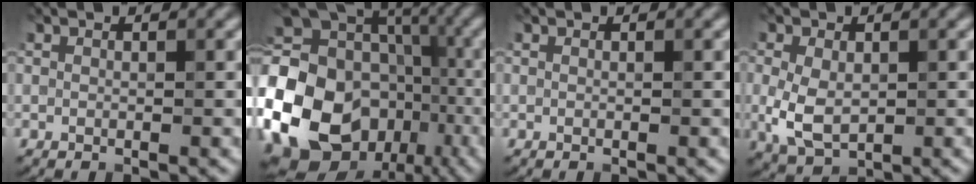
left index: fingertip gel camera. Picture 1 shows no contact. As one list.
[{"total": 23.4, "force": [-7.5, 18.9, 11.6], "torque": [-0.223, -0.031, -0.147]}, {"total": 0.0}, {"total": 4.3, "force": [-0.2, 2.9, 3.2], "torque": [-0.073, -0.005, -0.001]}]